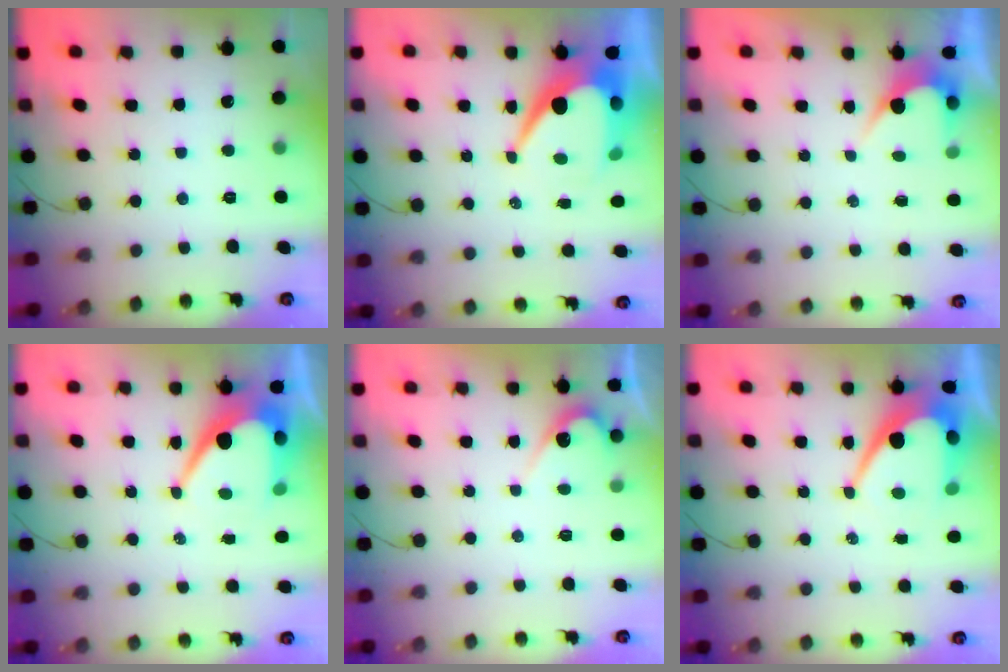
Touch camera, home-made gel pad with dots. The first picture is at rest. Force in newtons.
{"total": 12.7, "press": 12.7, "slide": 1.0}
{"total": 3.6, "press": 3.6, "slide": 0.2}
{"total": 11.2, "press": 11.1, "slide": 0.9}
{"total": 4.1, "press": 4.1, "slide": 0.3}
{"total": 11.7, "press": 11.6, "slide": 1.3}